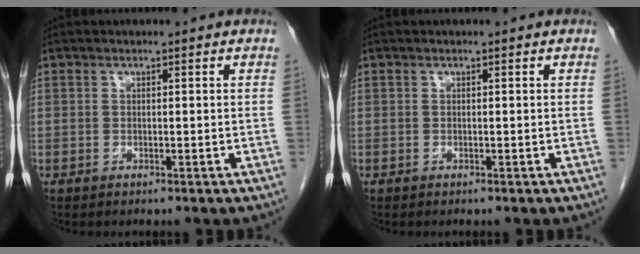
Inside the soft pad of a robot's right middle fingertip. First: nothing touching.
{"total": 0.0}